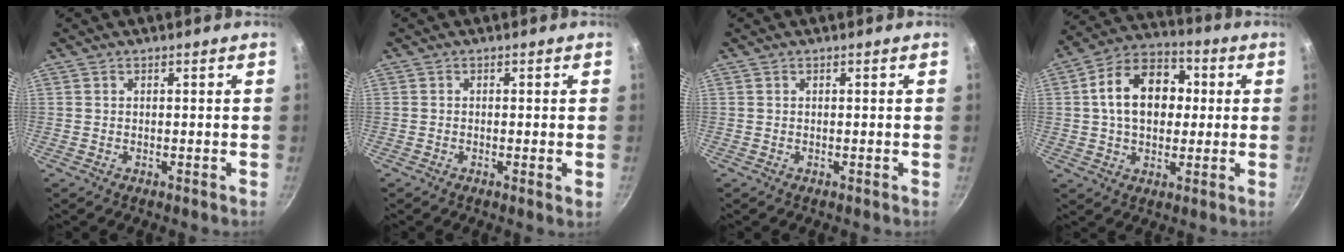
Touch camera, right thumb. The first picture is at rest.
{"total": 1.1, "force": [-0.2, 0.0, 1.1], "torque": [-0.017, -0.004, -0.007]}
{"total": 0.0}
{"total": 15.2, "force": [1.9, 10.8, 10.6], "torque": [-0.136, 0.025, 0.016]}